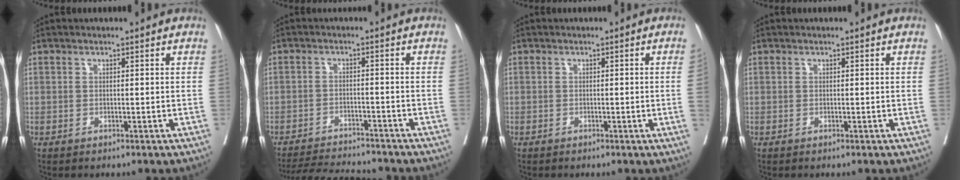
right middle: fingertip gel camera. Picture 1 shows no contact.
{"total": 9.7, "force": [-9.4, 0.8, 2.5], "torque": [-0.038, -0.005, -0.143]}
{"total": 1.4, "force": [-0.3, -0.5, 1.3], "torque": [-0.010, 0.000, -0.004]}
{"total": 0.0}